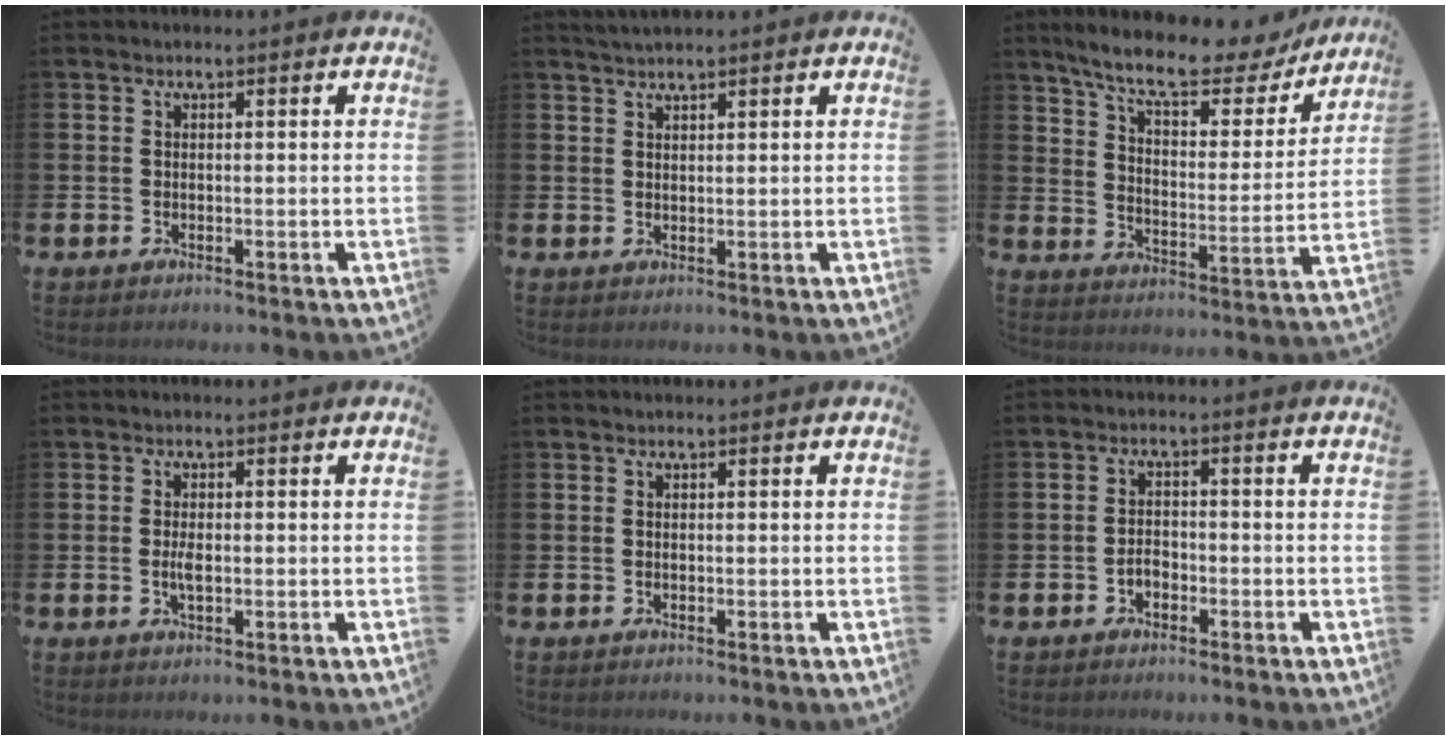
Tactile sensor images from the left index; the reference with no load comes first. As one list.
[{"total": 1.6, "force": [1.5, 0.0, 0.4], "torque": [-0.009, -0.001, 0.028]}, {"total": 10.0, "force": [8.6, 2.3, 4.6], "torque": [-0.123, -0.051, 0.145]}, {"total": 2.0, "force": [-0.4, 0.8, 1.9], "torque": [-0.026, -0.003, -0.010]}, {"total": 0.0}, {"total": 1.8, "force": [-1.0, 1.2, 0.9], "torque": [-0.014, 0.001, -0.022]}]